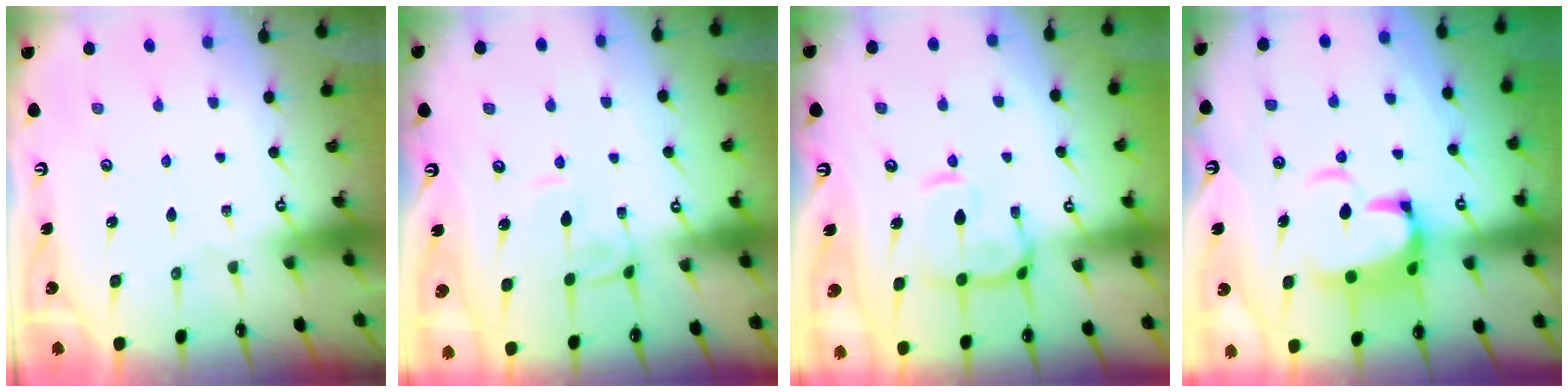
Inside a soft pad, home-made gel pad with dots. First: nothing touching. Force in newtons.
{"total": 2.1, "press": 2.1, "slide": 0.2}
{"total": 7.7, "press": 7.6, "slide": 1.2}
{"total": 6.9, "press": 6.7, "slide": 1.6}